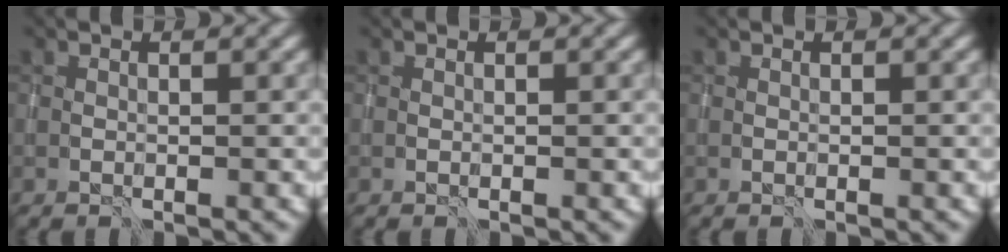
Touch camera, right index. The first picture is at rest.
{"total": 0.0}
{"total": 0.0}